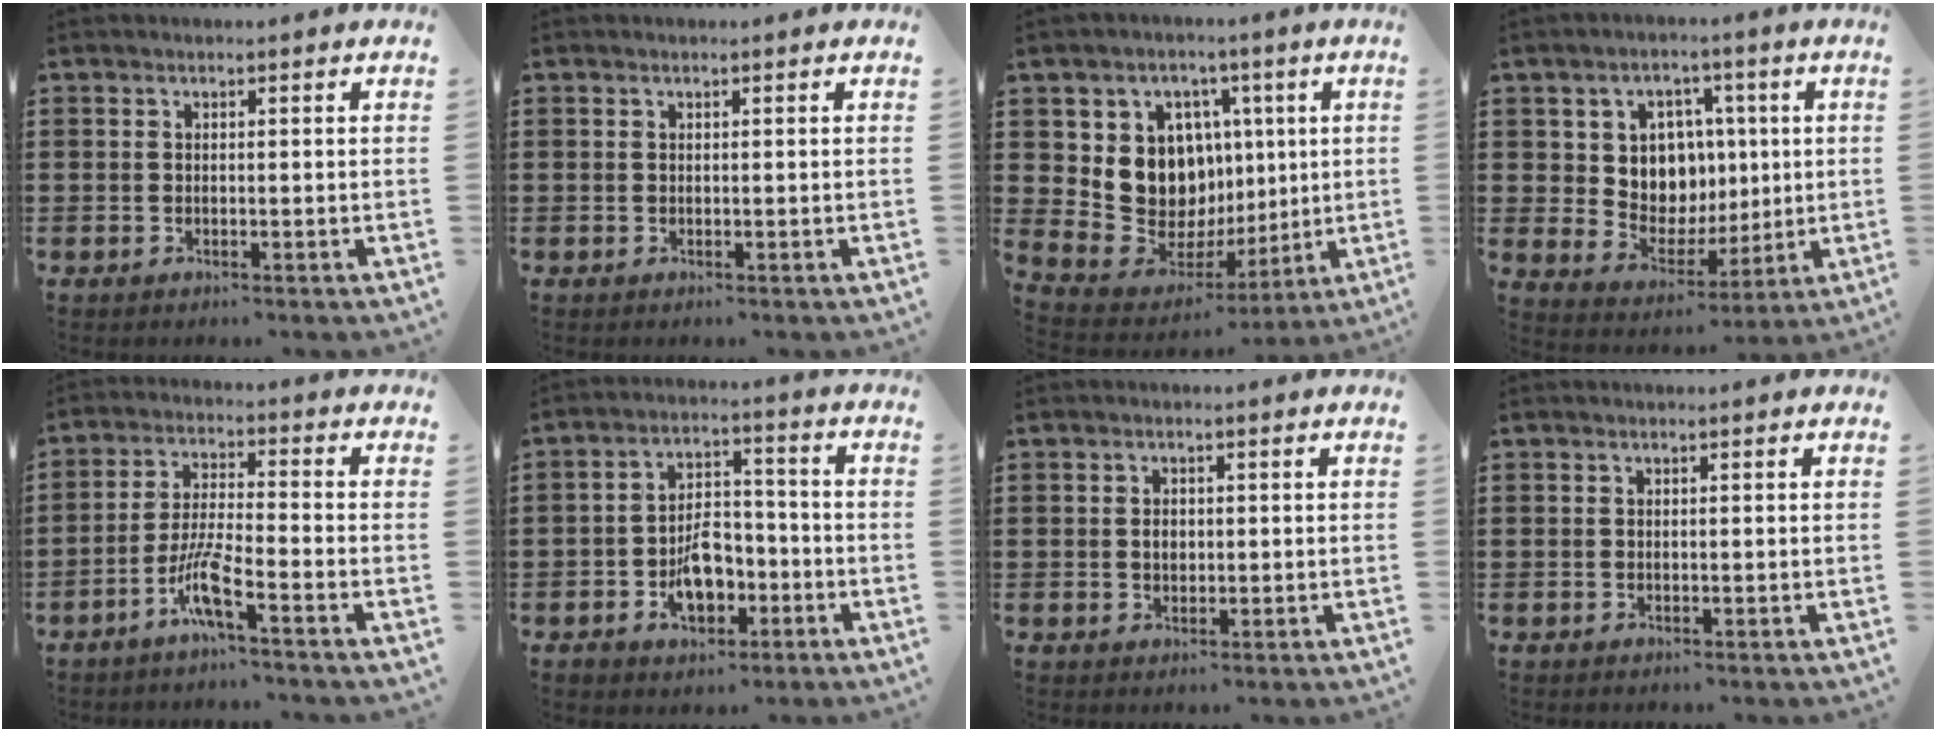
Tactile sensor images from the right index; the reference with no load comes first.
{"total": 0.0}
{"total": 11.5, "force": [2.4, 10.3, 4.3], "torque": [-0.113, -0.029, 0.055]}
{"total": 7.9, "force": [2.3, 7.0, 2.8], "torque": [-0.078, -0.002, 0.044]}
{"total": 6.8, "force": [-4.3, 0.5, 5.3], "torque": [-0.128, -0.014, -0.087]}
{"total": 7.1, "force": [-2.9, 4.6, 4.6], "torque": [-0.074, 0.013, -0.052]}
{"total": 1.8, "force": [0.0, 1.2, 1.3], "torque": [-0.027, 0.007, -0.001]}
{"total": 0.0}